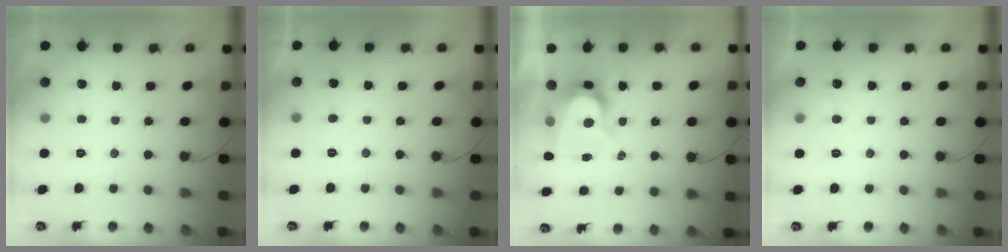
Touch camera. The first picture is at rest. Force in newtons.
{"total": 2.3, "press": 2.3, "slide": 0.2}
{"total": 9.0, "press": 9.0, "slide": 0.6}
{"total": 4.5, "press": 4.5, "slide": 0.4}